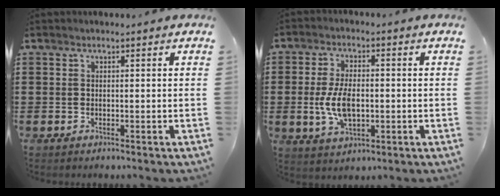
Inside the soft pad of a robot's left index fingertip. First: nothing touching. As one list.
[{"total": 7.5, "force": [-0.6, 3.9, 6.4], "torque": [-0.141, 0.000, -0.014]}]